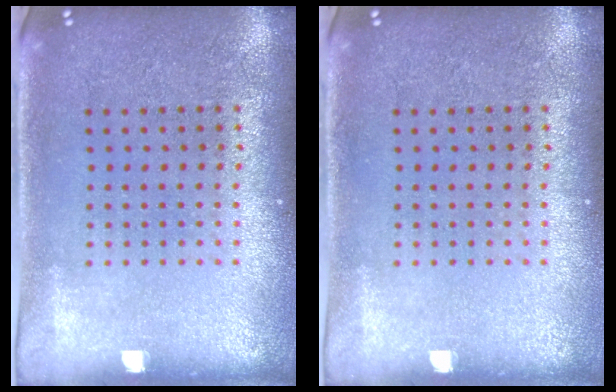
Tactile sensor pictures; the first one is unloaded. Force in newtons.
{"total": 0.0}